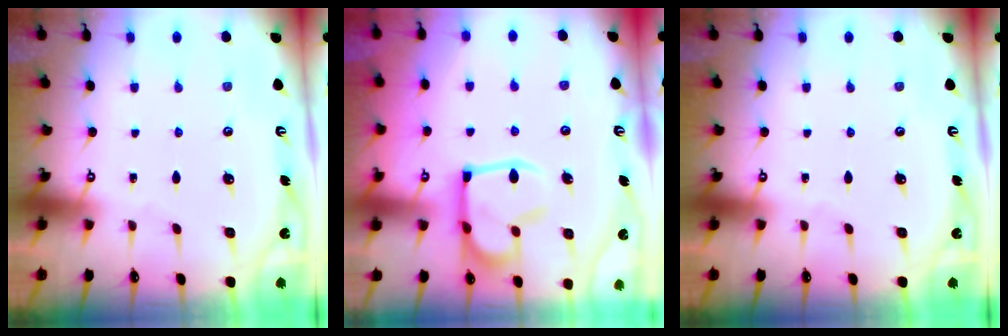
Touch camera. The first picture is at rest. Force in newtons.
{"total": 9.7, "press": 9.6, "slide": 1.2}
{"total": 0.0}